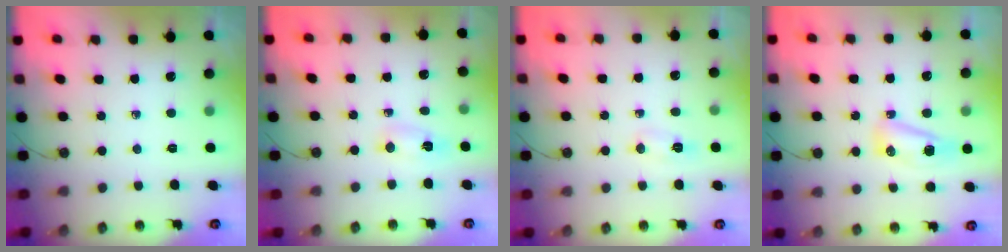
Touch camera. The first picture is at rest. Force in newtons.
{"total": 2.6, "press": 2.3, "slide": 1.1}
{"total": 5.9, "press": 5.8, "slide": 0.7}
{"total": 7.2, "press": 7.2, "slide": 0.9}